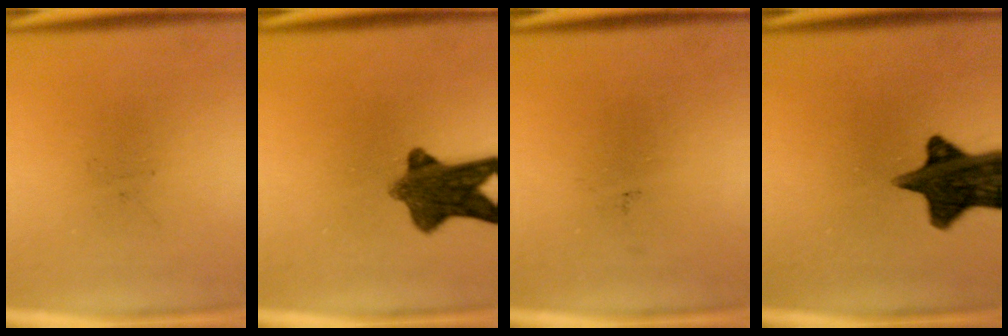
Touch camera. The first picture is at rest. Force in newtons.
{"total": 9.4}
{"total": 0.0}
{"total": 14.3}